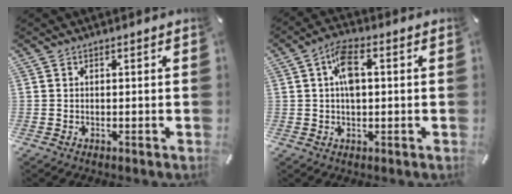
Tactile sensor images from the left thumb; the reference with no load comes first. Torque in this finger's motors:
{"motor_torque": [1.39, 1.43, 0.67, -0.92, 0.34]}